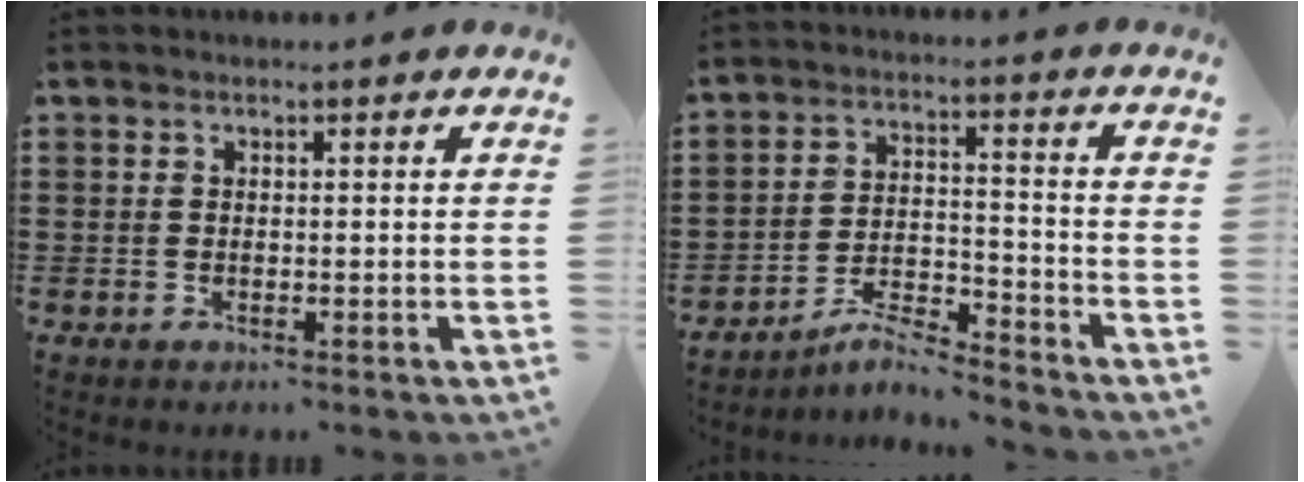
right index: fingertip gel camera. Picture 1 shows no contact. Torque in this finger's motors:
{"motor_torque": [0.40, -0.60, 0.06, -0.01]}